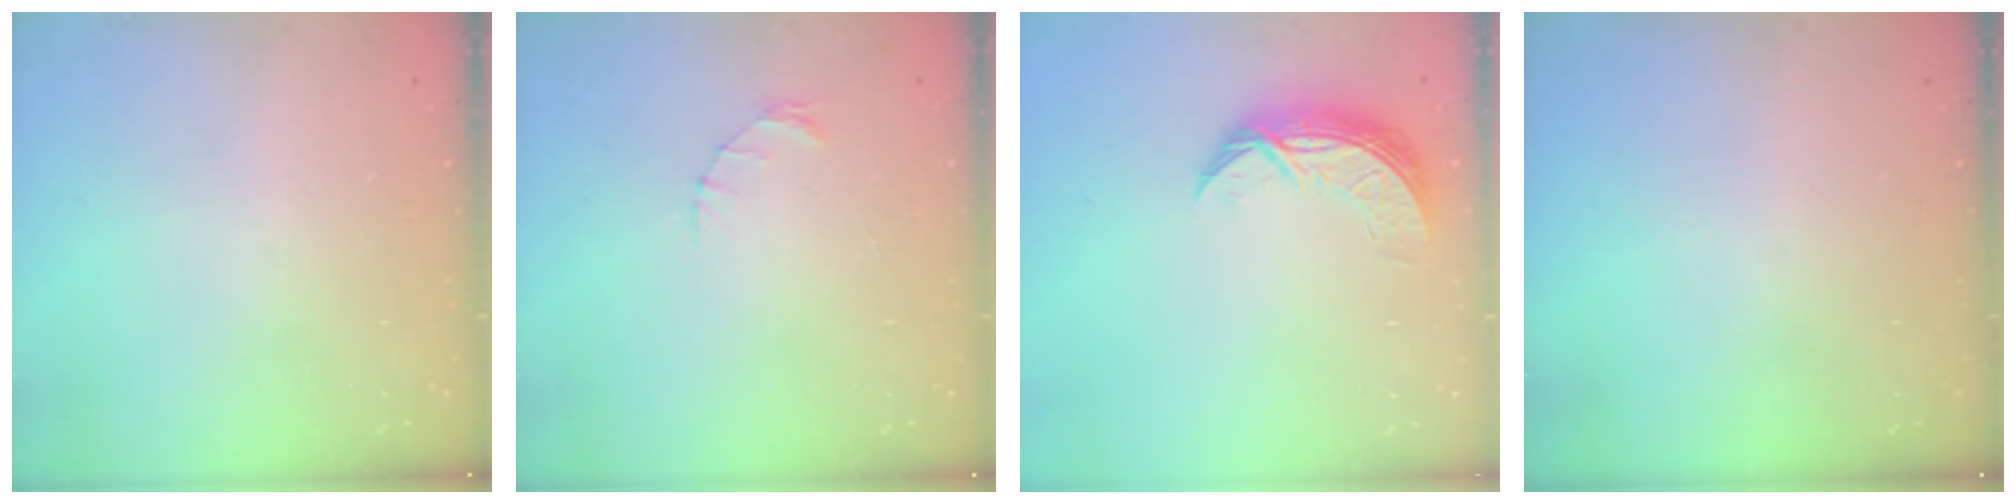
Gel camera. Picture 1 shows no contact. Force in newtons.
{"total": 2.0, "press": 2.0, "slide": 0.4}
{"total": 9.0, "press": 8.9, "slide": 0.6}
{"total": 0.0}